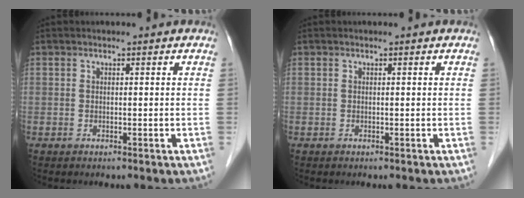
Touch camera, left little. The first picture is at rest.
{"total": 0.0}